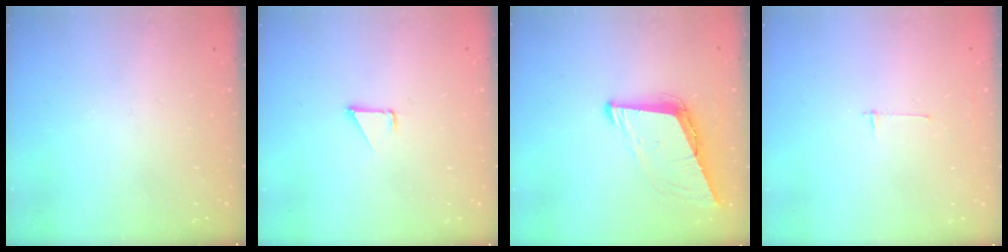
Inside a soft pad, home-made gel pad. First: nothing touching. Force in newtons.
{"total": 1.5, "press": 1.5, "slide": 0.1}
{"total": 8.3, "press": 7.8, "slide": 3.1}
{"total": 2.7, "press": 2.7, "slide": 0.3}